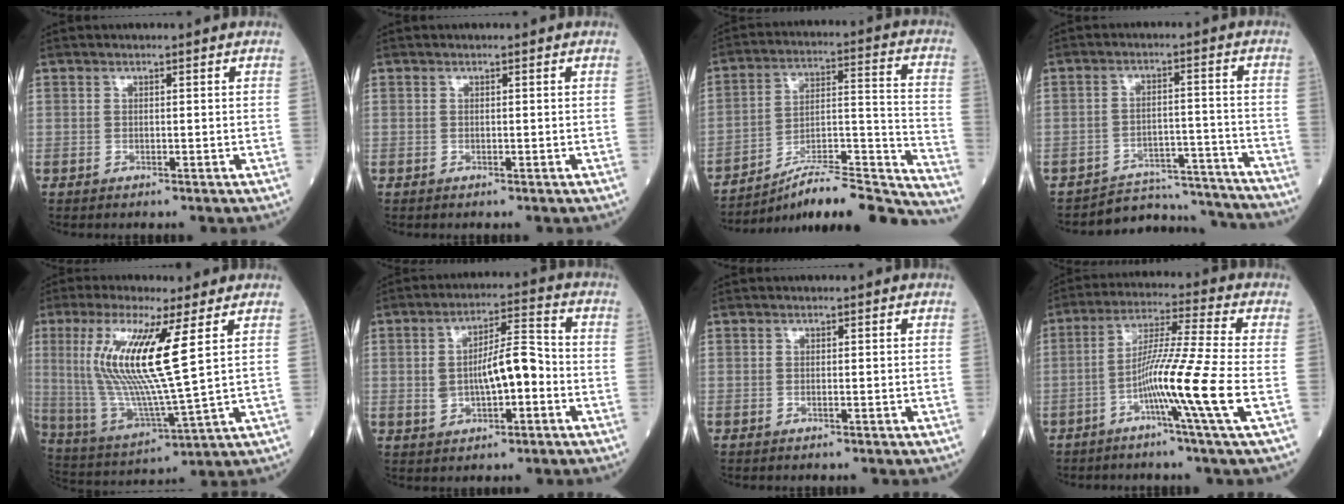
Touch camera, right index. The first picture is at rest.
{"total": 0.0}
{"total": 21.6, "force": [-20.2, 0.1, 7.8], "torque": [-0.086, 0.025, -0.306]}
{"total": 12.9, "force": [-12.8, 1.8, -0.1], "torque": [0.019, 0.037, -0.171]}
{"total": 15.3, "force": [4.3, 0.4, 14.7], "torque": [-0.317, -0.015, 0.083]}
{"total": 8.6, "force": [-0.8, 3.0, 8.1], "torque": [-0.147, 0.025, -0.007]}
{"total": 0.0}
{"total": 11.2, "force": [-3.8, -2.6, 10.2], "torque": [-0.187, -0.008, -0.077]}